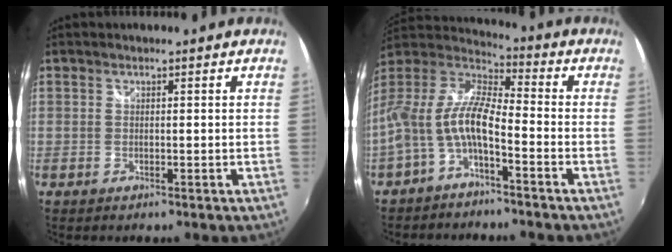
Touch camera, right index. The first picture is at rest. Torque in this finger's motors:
{"motor_torque": [0.50, -0.32, 0.66, 0.21]}